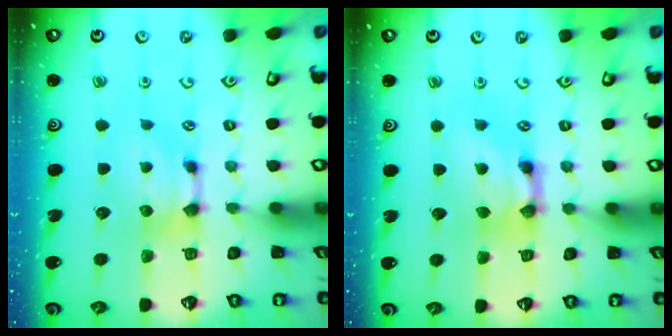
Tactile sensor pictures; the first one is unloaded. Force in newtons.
{"total": 3.3, "press": 3.3, "slide": 0.2}